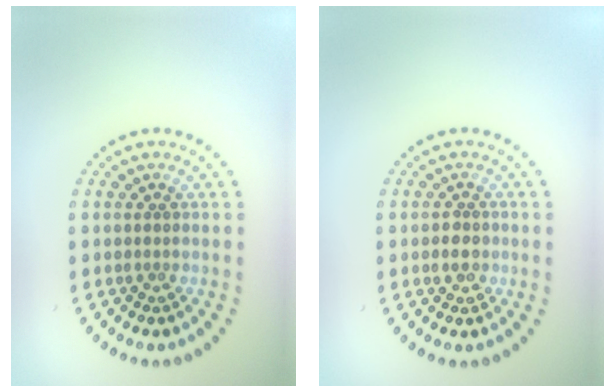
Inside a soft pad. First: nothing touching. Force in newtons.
{"total": 1.5, "press": 1.5, "slide": 0.1}